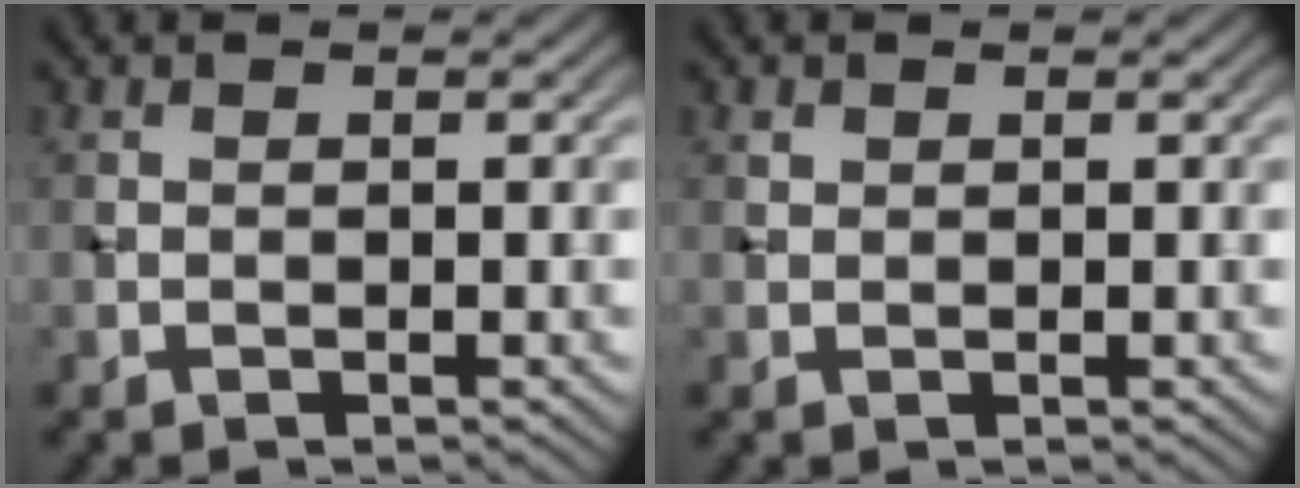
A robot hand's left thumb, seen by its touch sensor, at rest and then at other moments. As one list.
[{"total": 0.6, "force": [0.4, 0.4, 0.2], "torque": [-0.003, -0.002, 0.009]}]